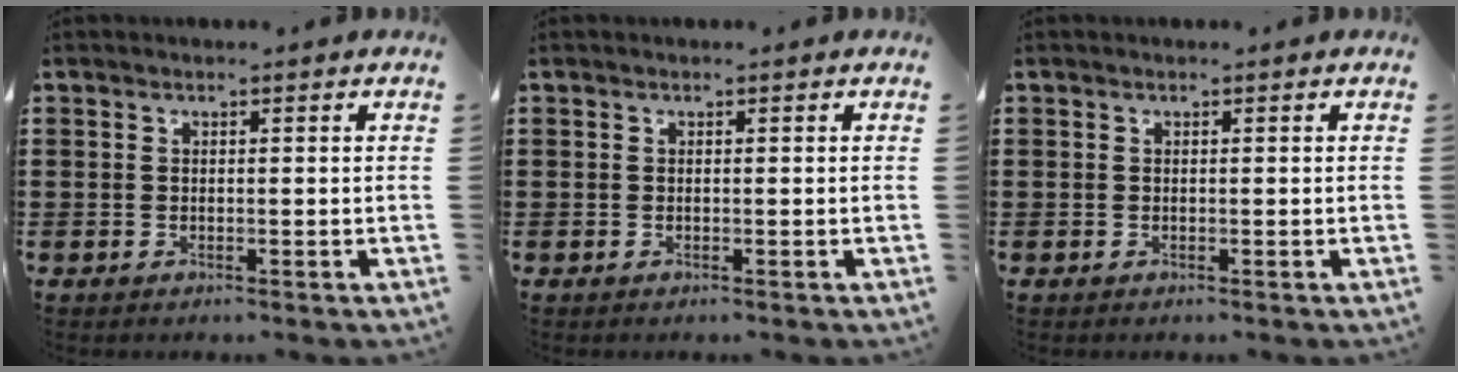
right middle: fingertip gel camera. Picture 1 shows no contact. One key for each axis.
{"total": 0.0}
{"total": 0.0}